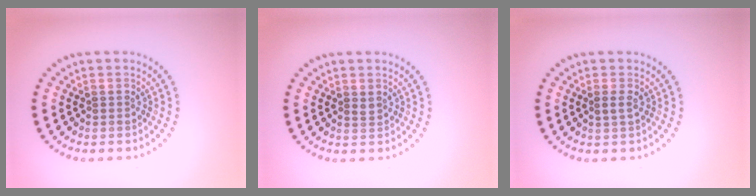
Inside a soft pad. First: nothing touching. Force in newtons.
{"total": 0.7, "press": 0.6, "slide": 0.3}
{"total": 1.0, "press": 1.0, "slide": 0.4}